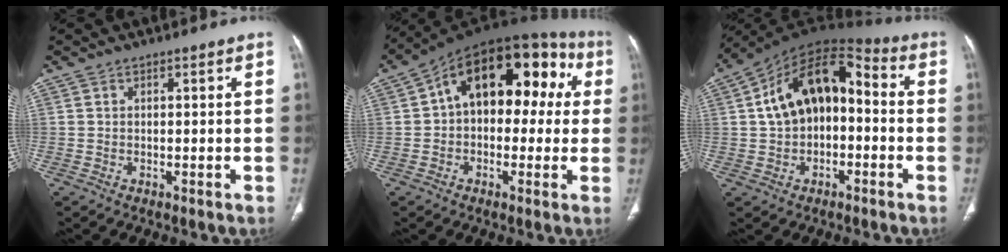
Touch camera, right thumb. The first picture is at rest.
{"total": 19.5, "force": [3.4, 11.6, 15.3], "torque": [-0.172, 0.054, 0.036]}
{"total": 15.8, "force": [0.3, 9.8, 12.4], "torque": [-0.179, 0.053, -0.007]}